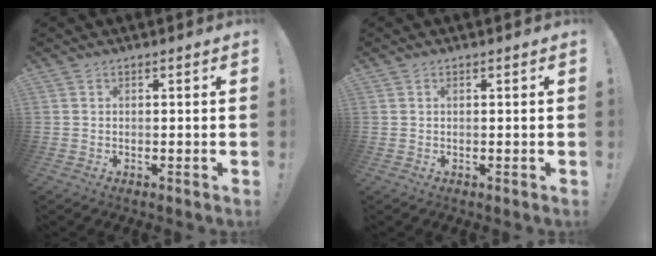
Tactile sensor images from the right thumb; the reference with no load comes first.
{"total": 0.0}